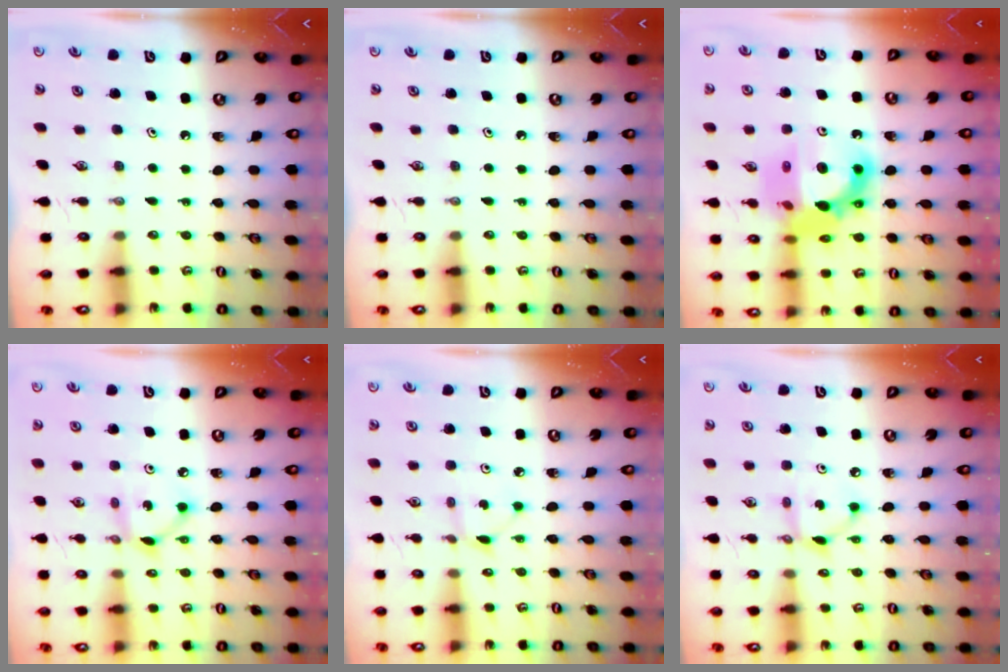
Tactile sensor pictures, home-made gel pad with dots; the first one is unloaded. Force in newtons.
{"total": 0.0}
{"total": 16.2, "press": 16.1, "slide": 1.9}
{"total": 6.0, "press": 6.0, "slide": 0.2}
{"total": 2.5, "press": 2.4, "slide": 0.3}
{"total": 6.5, "press": 6.5, "slide": 0.2}